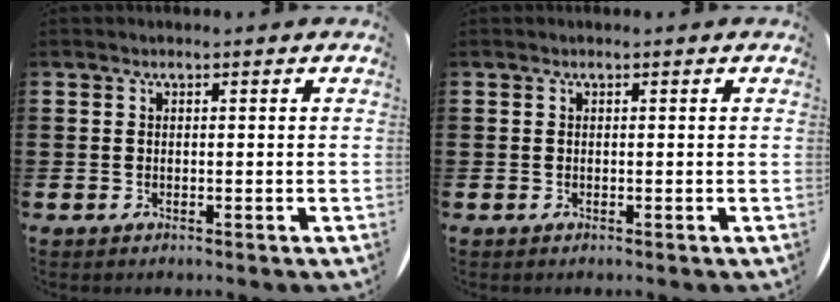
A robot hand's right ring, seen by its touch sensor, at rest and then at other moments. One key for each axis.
{"total": 0.0}